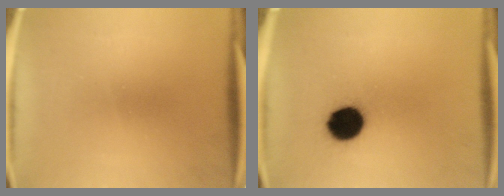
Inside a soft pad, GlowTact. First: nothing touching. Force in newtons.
{"total": 10.8}